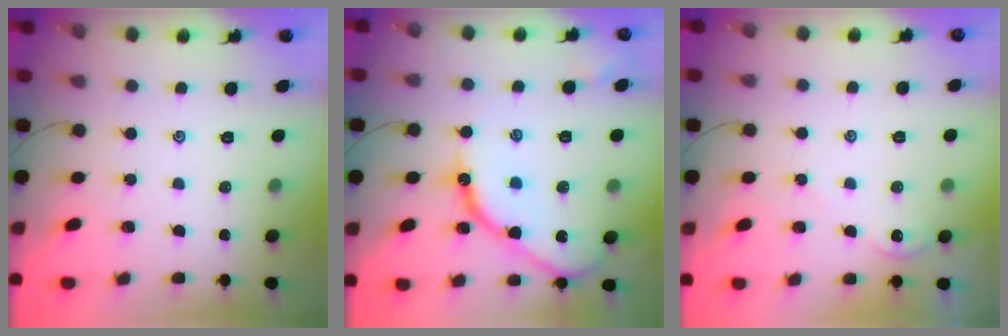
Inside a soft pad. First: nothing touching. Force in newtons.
{"total": 13.6, "press": 13.6, "slide": 0.6}
{"total": 1.3, "press": 1.2, "slide": 0.4}